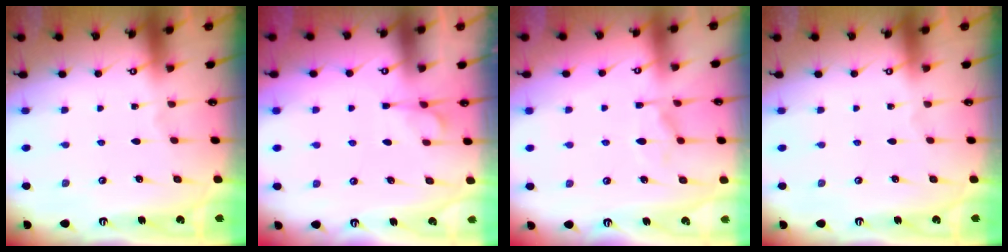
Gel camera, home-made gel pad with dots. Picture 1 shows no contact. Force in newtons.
{"total": 1.1, "press": 0.1, "slide": 1.1}
{"total": 1.7, "press": 1.1, "slide": 1.4}
{"total": 0.0}